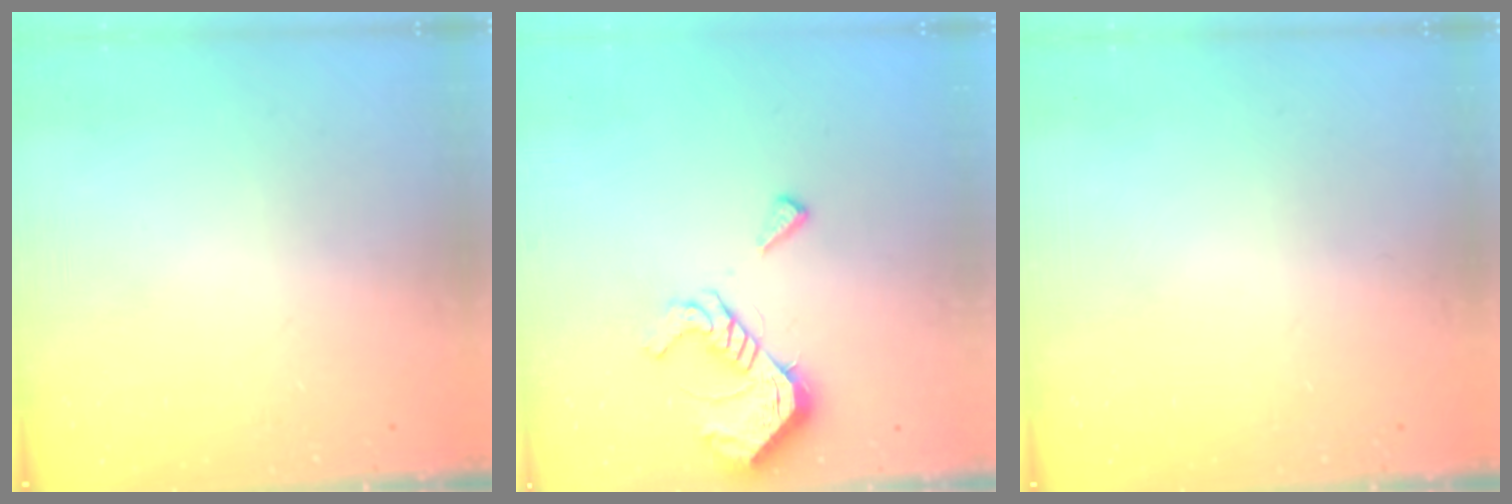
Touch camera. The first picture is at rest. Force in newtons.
{"total": 11.1, "press": 11.1, "slide": 0.5}
{"total": 0.0}